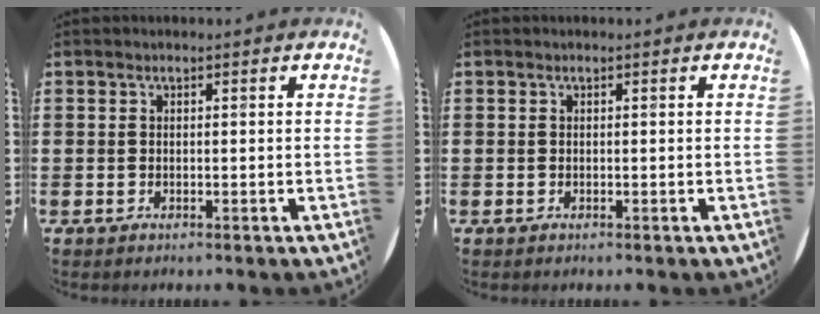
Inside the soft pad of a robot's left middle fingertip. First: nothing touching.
{"total": 0.0}